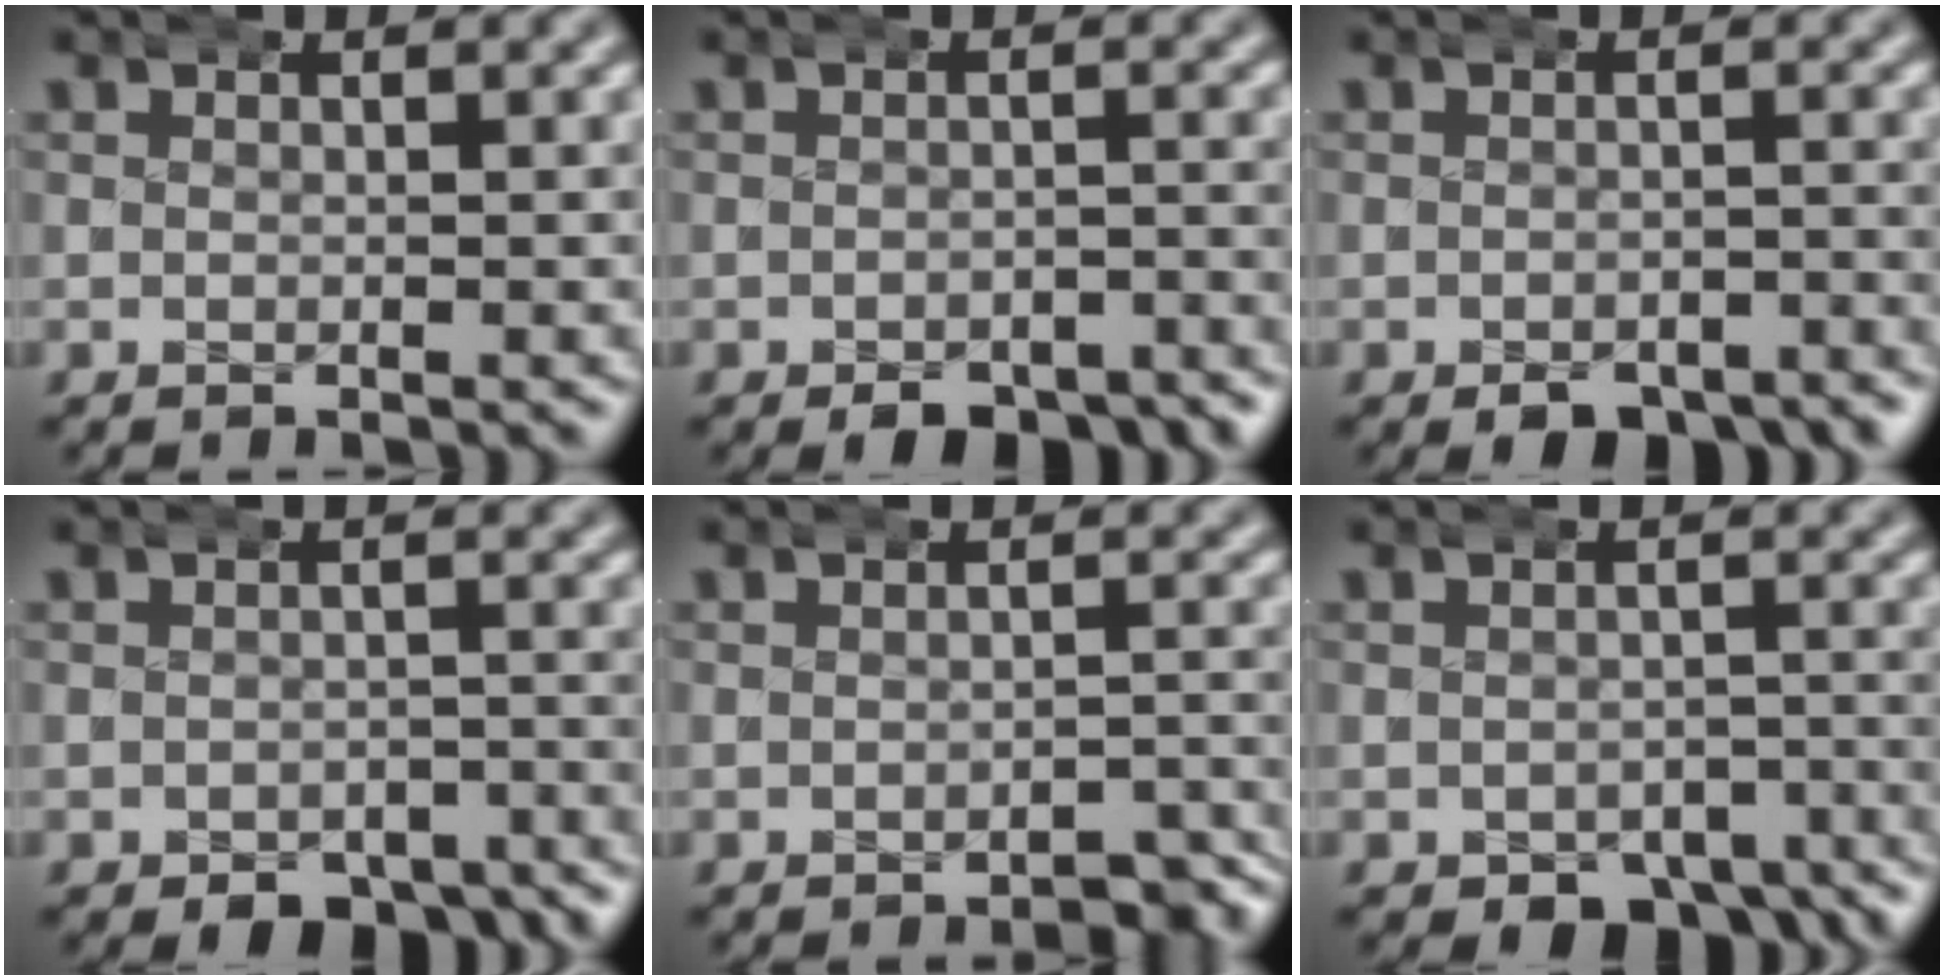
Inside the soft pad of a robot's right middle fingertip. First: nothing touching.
{"total": 5.5, "force": [-4.6, 2.1, 2.3], "torque": [-0.032, -0.011, -0.068]}
{"total": 4.5, "force": [-3.6, 1.7, 1.9], "torque": [-0.029, -0.011, -0.053]}
{"total": 5.9, "force": [-4.7, 2.6, 2.5], "torque": [-0.026, -0.013, -0.069]}
{"total": 3.2, "force": [-2.9, 1.0, 1.1], "torque": [-0.014, 0.002, -0.049]}
{"total": 7.0, "force": [-5.3, 3.4, 2.9], "torque": [-0.025, -0.016, -0.077]}